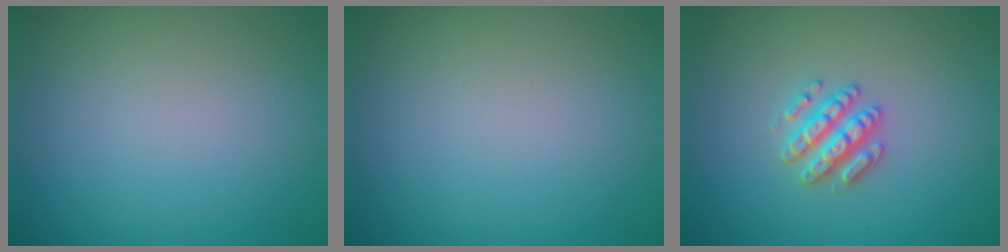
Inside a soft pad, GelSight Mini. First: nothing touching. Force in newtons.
{"total": 0.0}
{"total": 2.9, "press": 2.8, "slide": 0.5}